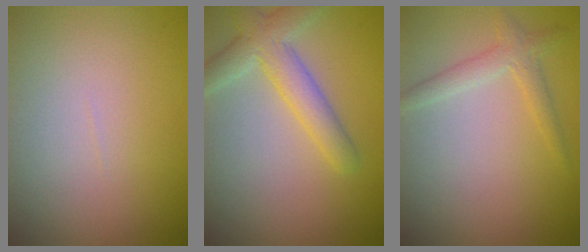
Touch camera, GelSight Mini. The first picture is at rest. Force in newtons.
{"total": 4.0, "press": 4.0, "slide": 0.1}
{"total": 2.0, "press": 2.0, "slide": 0.1}